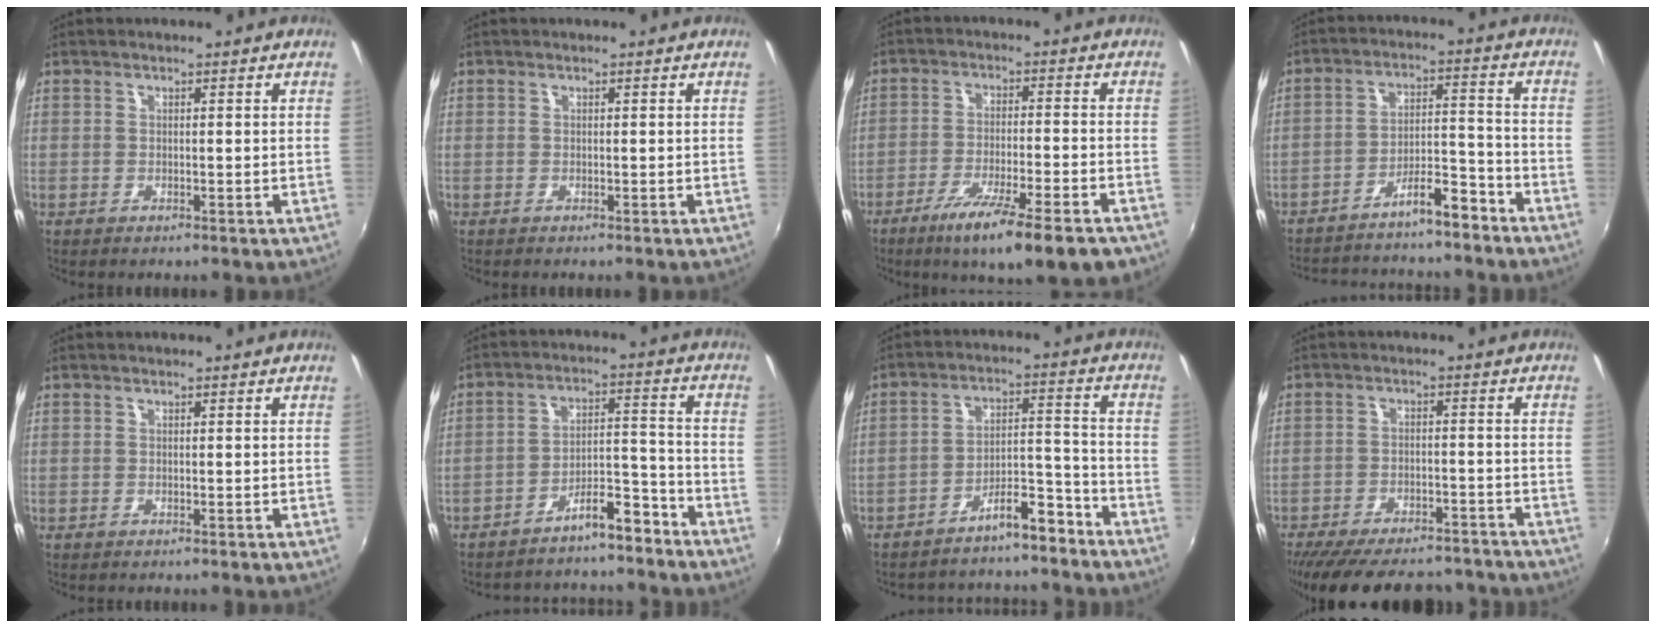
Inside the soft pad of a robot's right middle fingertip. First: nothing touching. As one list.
[{"total": 0.0}, {"total": 14.9, "force": [-9.8, 2.2, 10.9], "torque": [-0.189, -0.046, -0.155]}, {"total": 11.0, "force": [-9.8, 2.4, 4.5], "torque": [-0.085, 0.045, -0.144]}, {"total": 0.0}, {"total": 10.3, "force": [-9.1, 3.2, 3.4], "torque": [-0.061, 0.049, -0.123]}, {"total": 10.3, "force": [-9.2, 3.3, 3.3], "torque": [-0.059, 0.051, -0.123]}, {"total": 21.5, "force": [-18.2, 7.3, 8.8], "torque": [-0.185, -0.002, -0.241]}]